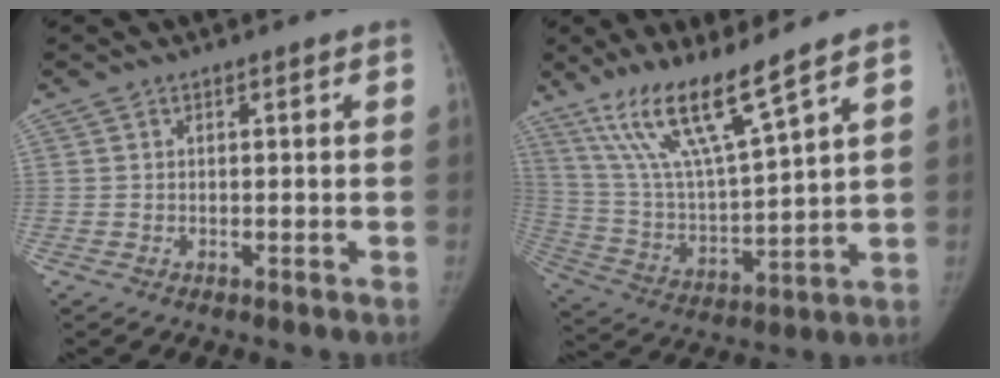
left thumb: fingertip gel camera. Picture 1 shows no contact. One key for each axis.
{"total": 15.1, "fx": 10.6, "fy": 1.5, "fz": 10.7, "tx": -0.197, "ty": -0.057, "tz": 0.219}